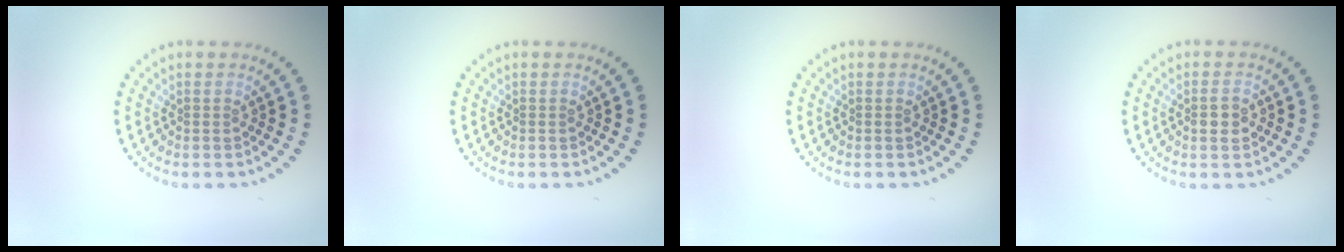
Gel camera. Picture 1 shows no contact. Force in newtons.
{"total": 0.0}
{"total": 0.0}
{"total": 1.7, "press": 1.6, "slide": 0.2}